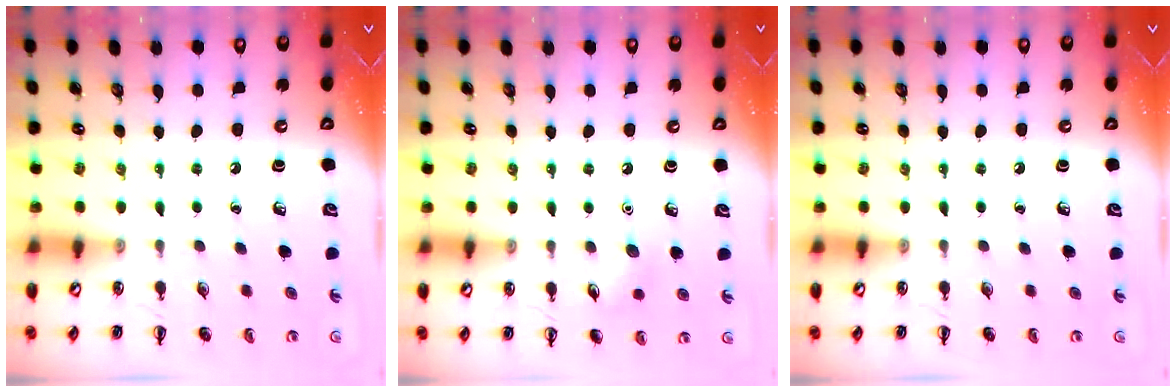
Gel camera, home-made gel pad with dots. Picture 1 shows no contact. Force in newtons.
{"total": 6.0, "press": 5.8, "slide": 1.6}
{"total": 0.0}